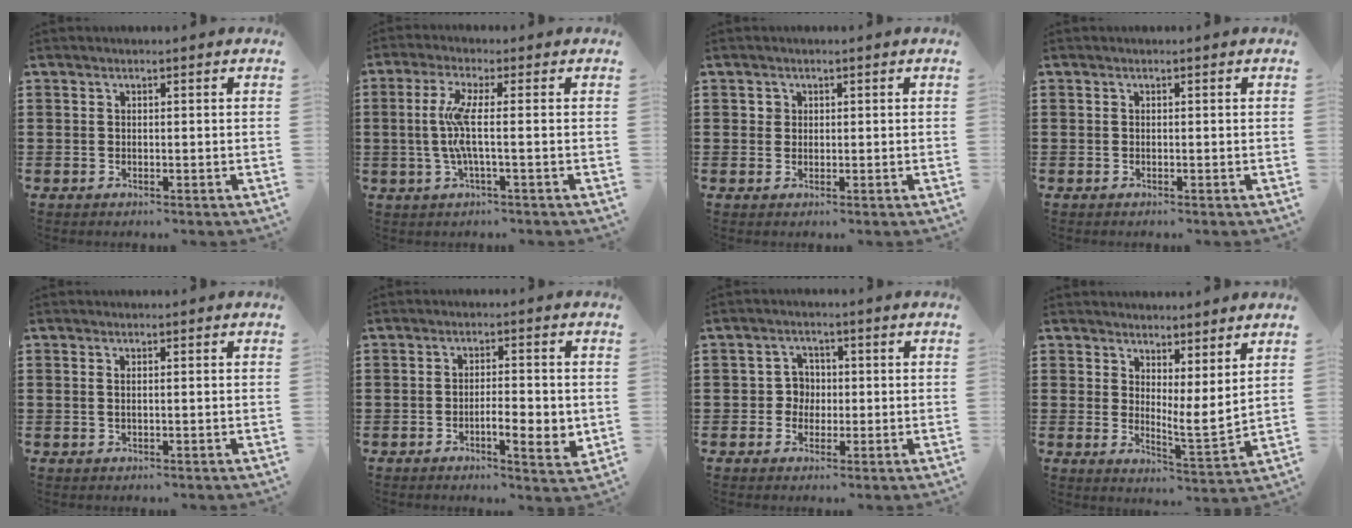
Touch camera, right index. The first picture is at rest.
{"total": 5.9, "force": [-0.4, 0.1, 5.9], "torque": [-0.138, -0.019, -0.020]}
{"total": 1.2, "force": [0.5, 1.0, 0.1], "torque": [-0.005, 0.003, 0.010]}
{"total": 0.0}
{"total": 0.8, "force": [0.1, 0.1, 0.8], "torque": [-0.016, -0.002, 0.003]}
{"total": 5.1, "force": [-1.3, 1.6, 4.7], "torque": [-0.072, 0.002, -0.025]}
{"total": 3.3, "force": [-0.3, 3.0, 1.3], "torque": [-0.037, 0.008, -0.009]}
{"total": 4.4, "force": [3.7, 0.7, 2.3], "torque": [-0.041, -0.030, 0.065]}